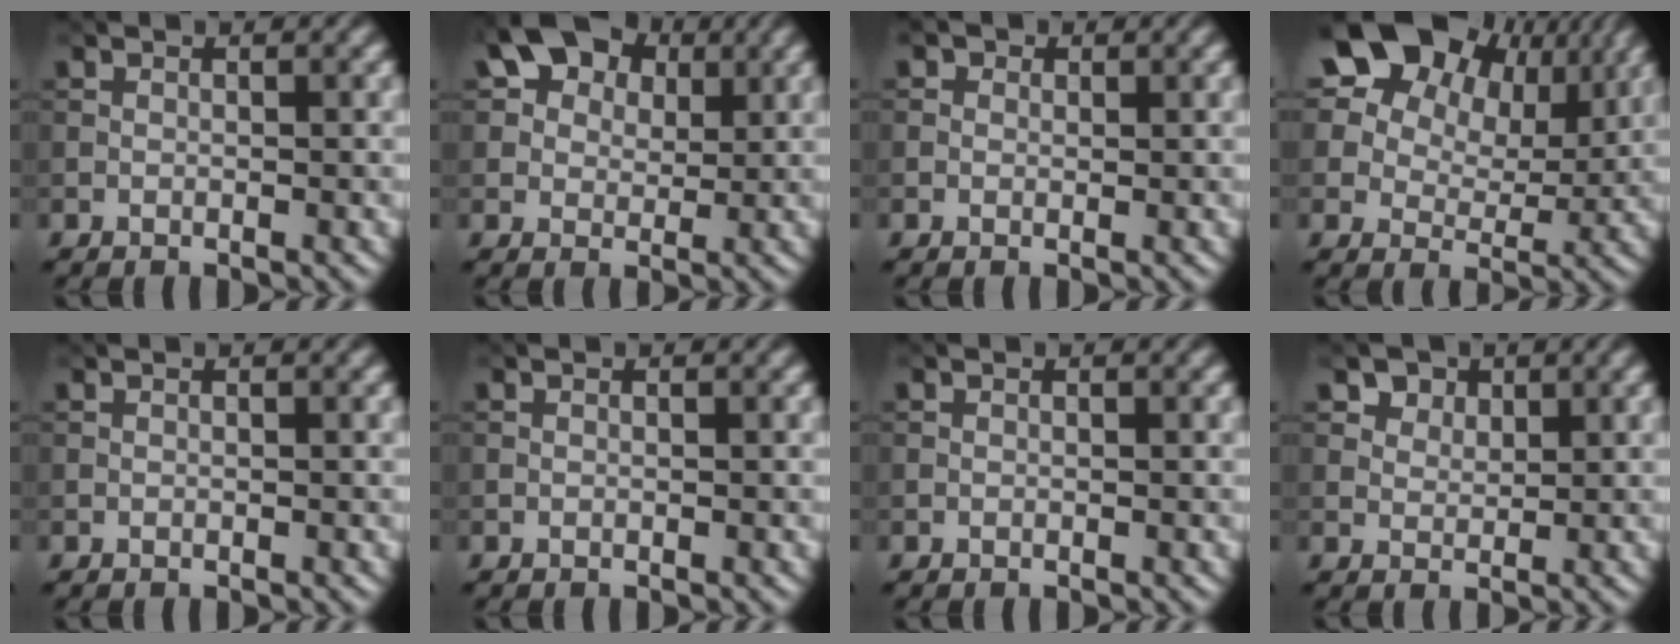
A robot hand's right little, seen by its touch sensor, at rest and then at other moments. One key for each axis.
{"total": 10.5, "fx": 5.3, "fy": 7.1, "fz": 5.6, "tx": -0.102, "ty": 0.032, "tz": 0.071}
{"total": 1.4, "fx": 0.6, "fy": 1.1, "fz": 0.5, "tx": -0.005, "ty": -0.002, "tz": -0.003}
{"total": 21.0, "fx": 11.7, "fy": 14.2, "fz": 10.3, "tx": -0.241, "ty": 0.050, "tz": 0.226}
{"total": 0.0}
{"total": 0.0}
{"total": 0.0}
{"total": 4.3, "fx": 2.9, "fy": 2.7, "fz": 1.8, "tx": -0.050, "ty": -0.009, "tz": 0.057}